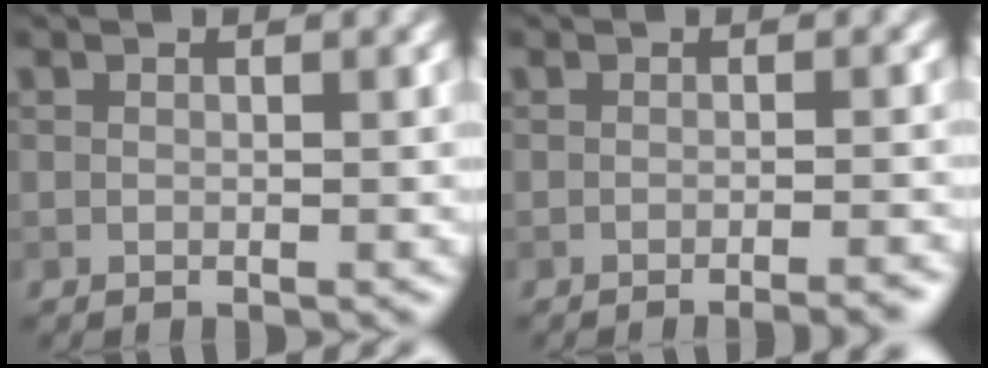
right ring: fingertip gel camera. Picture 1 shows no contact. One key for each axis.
{"total": 2.8, "fx": -2.0, "fy": 0.6, "fz": 1.9, "tx": -0.014, "ty": 0.009, "tz": -0.032}